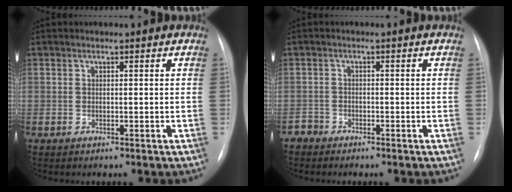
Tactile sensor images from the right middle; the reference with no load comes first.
{"total": 1.5, "force": [-1.2, 0.6, -0.5], "torque": [0.010, 0.000, -0.026]}